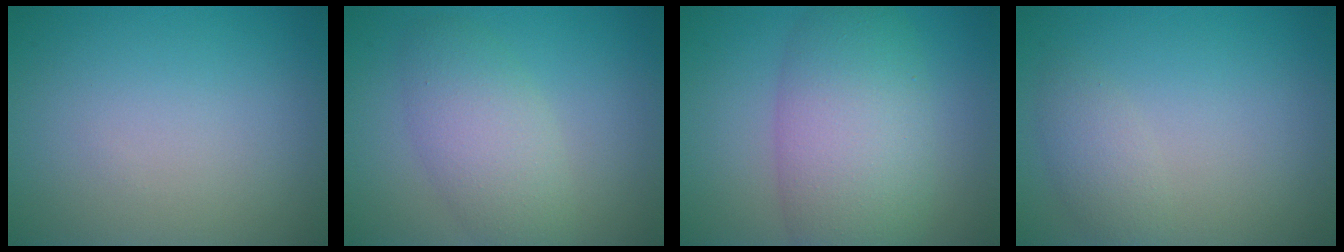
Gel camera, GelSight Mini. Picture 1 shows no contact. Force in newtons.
{"total": 4.4, "press": 4.4, "slide": 0.2}
{"total": 8.1, "press": 8.1, "slide": 0.3}
{"total": 1.8, "press": 1.8, "slide": 0.1}